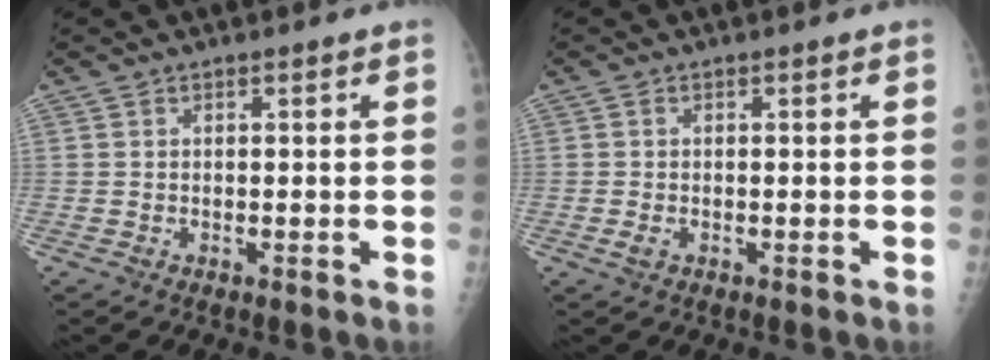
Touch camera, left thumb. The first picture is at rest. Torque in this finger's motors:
{"motor_torque": [0.39, 0.02, 0.18, 0.25, 0.08]}